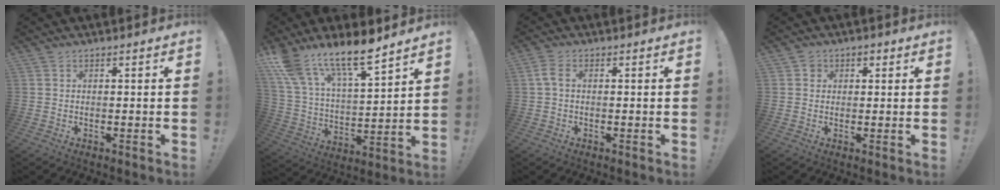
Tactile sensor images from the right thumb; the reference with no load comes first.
{"total": 14.8, "force": [12.6, 3.7, 7.0], "torque": [-0.148, -0.094, 0.228]}
{"total": 2.9, "force": [0.2, 1.7, 2.3], "torque": [-0.046, 0.009, 0.006]}
{"total": 2.7, "force": [0.5, 2.6, 0.5], "torque": [-0.006, 0.006, 0.007]}